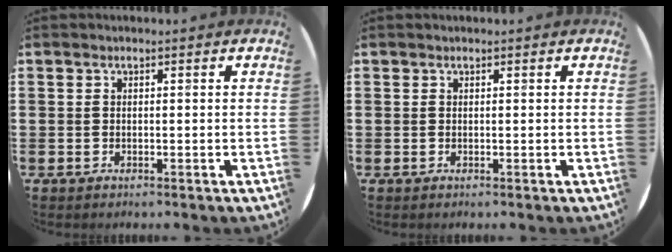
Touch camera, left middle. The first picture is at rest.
{"total": 0.0}